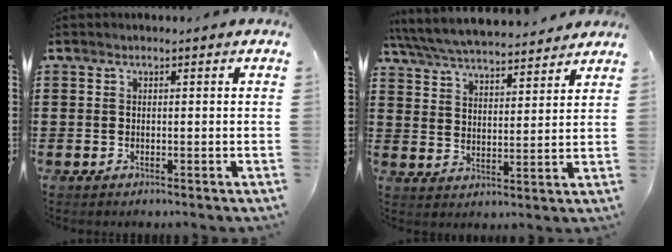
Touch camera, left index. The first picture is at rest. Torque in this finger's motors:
{"motor_torque": [2.14, 0.00, 1.05, 0.21]}